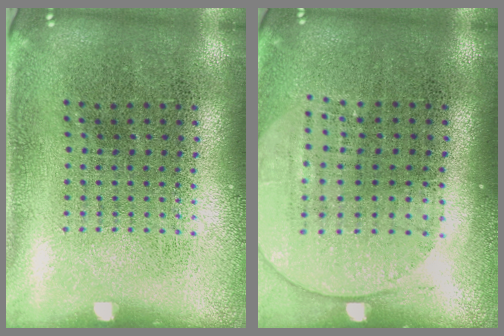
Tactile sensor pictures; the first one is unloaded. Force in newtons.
{"total": 1.5, "press": 1.3, "slide": 0.7}